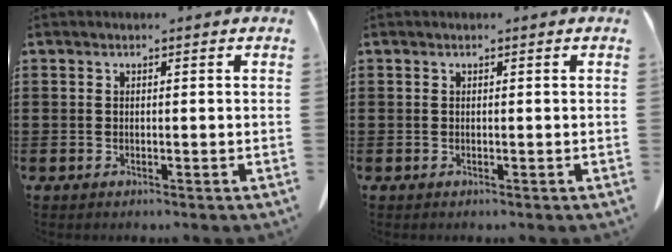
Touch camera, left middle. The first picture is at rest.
{"total": 0.0}